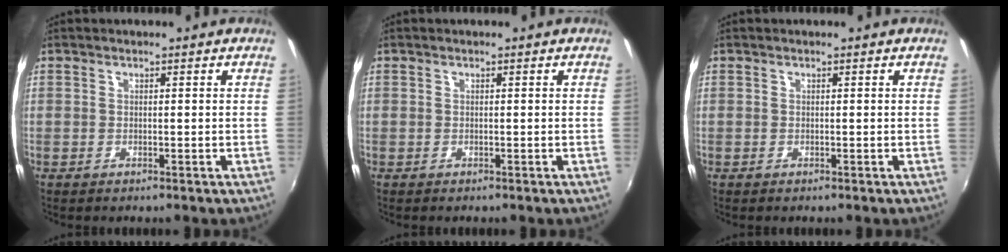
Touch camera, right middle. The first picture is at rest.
{"total": 0.0}
{"total": 0.0}